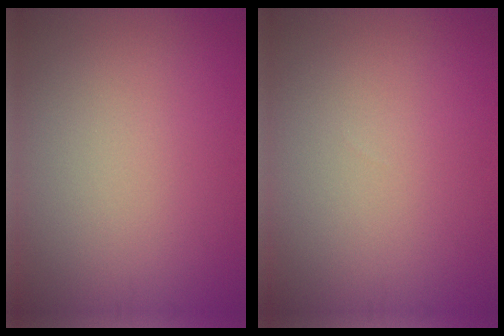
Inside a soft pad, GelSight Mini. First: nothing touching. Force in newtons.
{"total": 0.0}